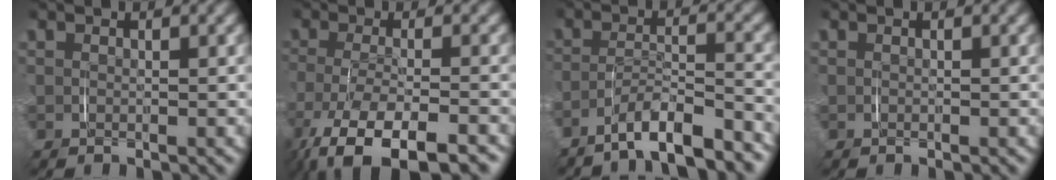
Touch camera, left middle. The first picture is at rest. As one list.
[{"total": 9.6, "force": [-6.5, 3.9, 5.8], "torque": [-0.142, -0.048, -0.081]}, {"total": 5.9, "force": [-5.5, 1.0, 1.8], "torque": [-0.026, -0.002, -0.103]}, {"total": 0.0}]